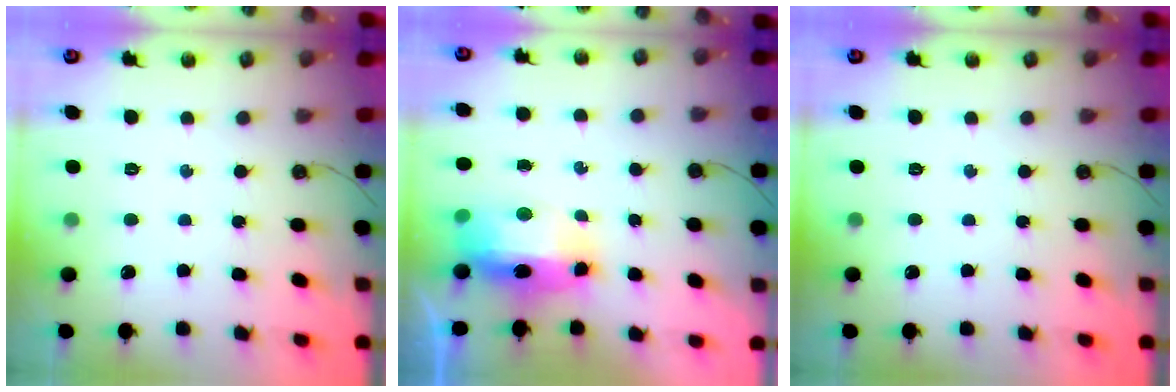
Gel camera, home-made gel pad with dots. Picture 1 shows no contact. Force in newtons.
{"total": 12.7, "press": 12.6, "slide": 1.7}
{"total": 0.0}